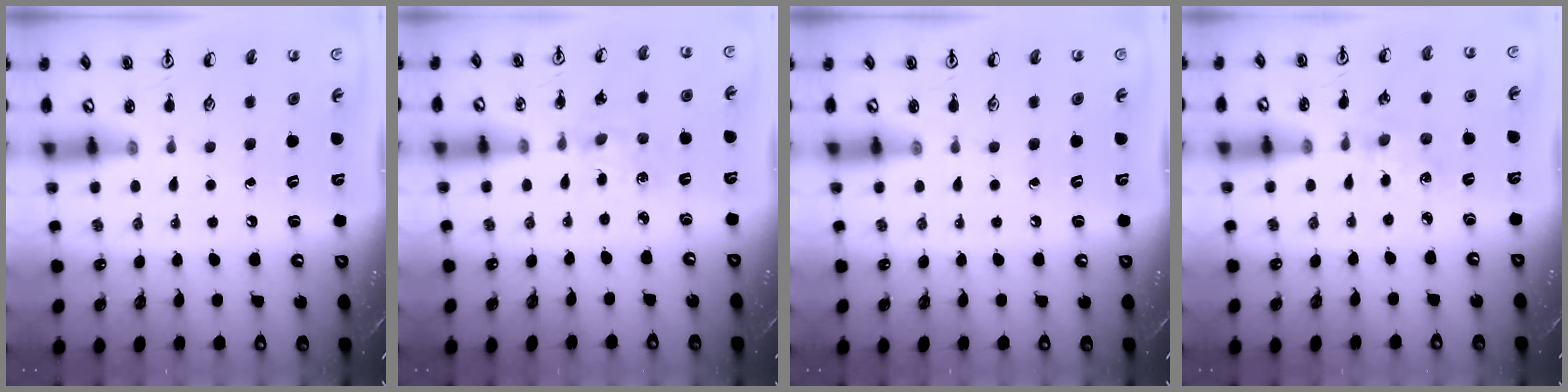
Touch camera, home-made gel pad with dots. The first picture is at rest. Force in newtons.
{"total": 2.7, "press": 2.7, "slide": 0.4}
{"total": 0.0}
{"total": 2.3, "press": 2.2, "slide": 0.4}